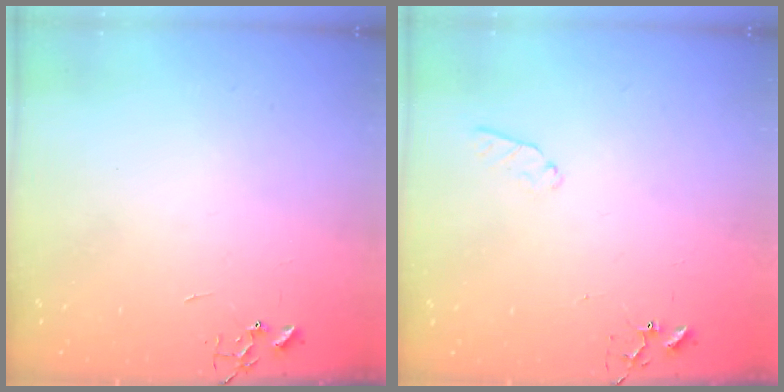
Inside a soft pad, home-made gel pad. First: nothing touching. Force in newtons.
{"total": 6.6, "press": 6.5, "slide": 0.6}